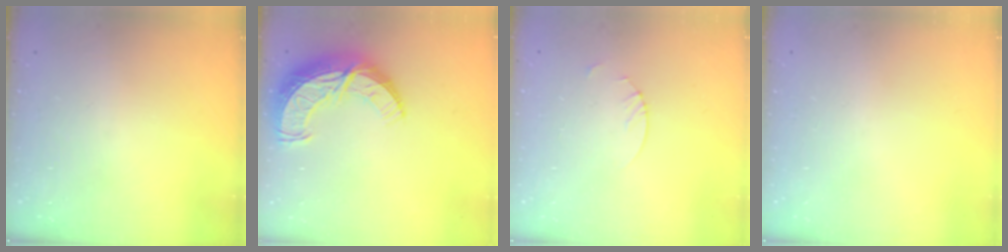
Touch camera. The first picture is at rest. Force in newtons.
{"total": 13.4, "press": 13.4, "slide": 1.0}
{"total": 1.9, "press": 1.9, "slide": 0.2}
{"total": 0.0}